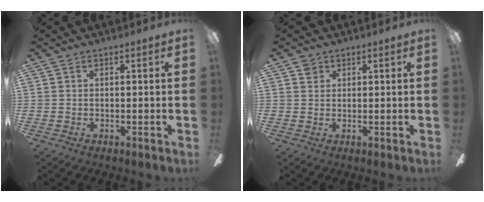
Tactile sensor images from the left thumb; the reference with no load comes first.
{"total": 1.7, "force": [1.1, 1.2, 0.3], "torque": [-0.008, 0.002, 0.021]}